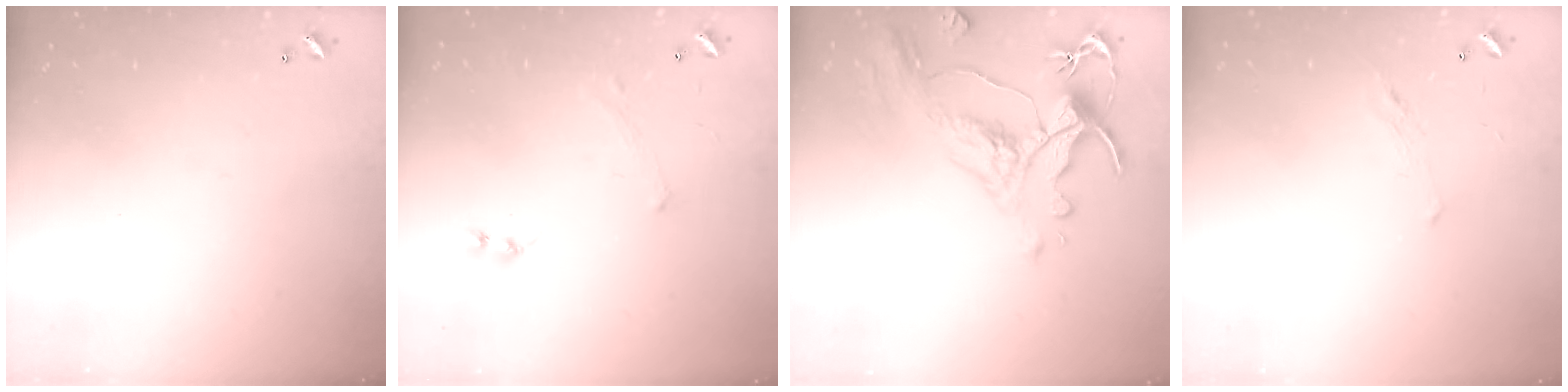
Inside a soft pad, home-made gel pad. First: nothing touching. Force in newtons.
{"total": 0.7, "press": 0.7, "slide": 0.3}
{"total": 1.8, "press": 0.9, "slide": 1.5}
{"total": 0.8, "press": 0.1, "slide": 0.8}